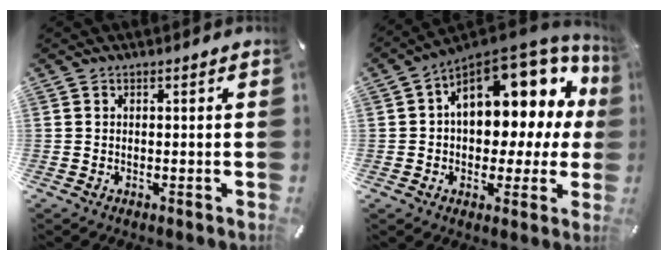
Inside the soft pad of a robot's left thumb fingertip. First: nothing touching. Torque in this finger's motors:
{"motor_torque": [0.93, 0.97, 1.36, 0.58, 0.25]}